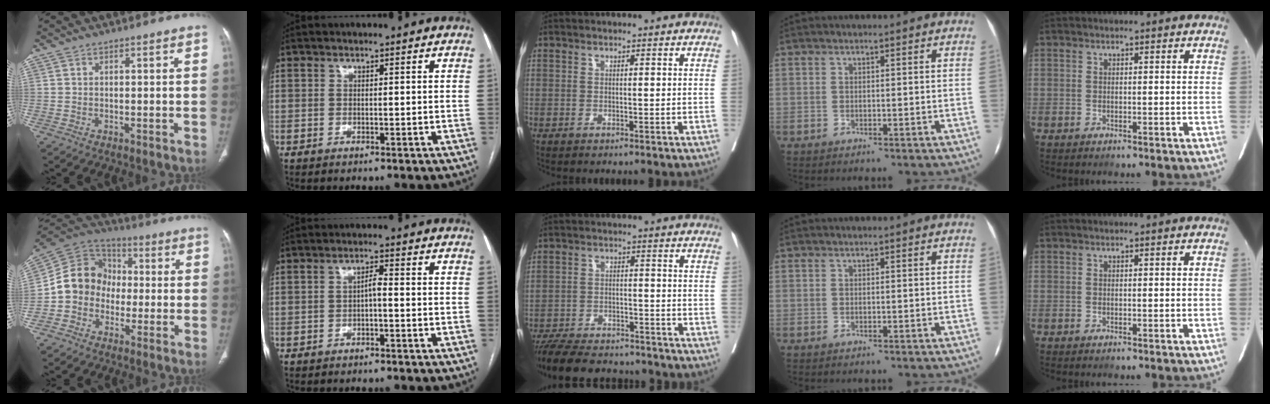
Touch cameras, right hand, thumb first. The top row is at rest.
{"thumb": {"total": 11.8, "force": [-1.8, 10.4, 5.3], "torque": [-0.068, 0.038, -0.047]}, "index": {"total": 1.8, "force": [-0.5, 0.4, 1.7], "torque": [-0.026, 0.005, -0.011]}, "middle": {"total": 14.4, "force": [-12.9, 3.8, 5.3], "torque": [-0.099, -0.004, -0.191]}}